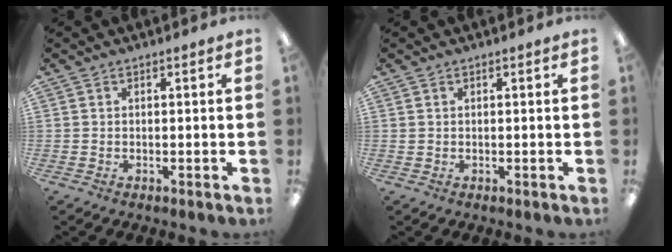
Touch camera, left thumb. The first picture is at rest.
{"total": 0.6, "force": [0.4, 0.5, 0.2], "torque": [-0.004, 0.003, 0.006]}